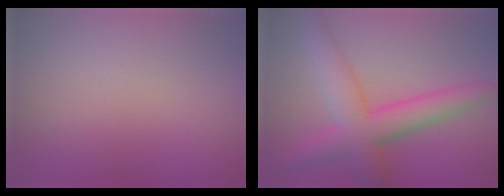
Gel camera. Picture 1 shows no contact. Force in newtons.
{"total": 6.5, "press": 6.5, "slide": 0.1}